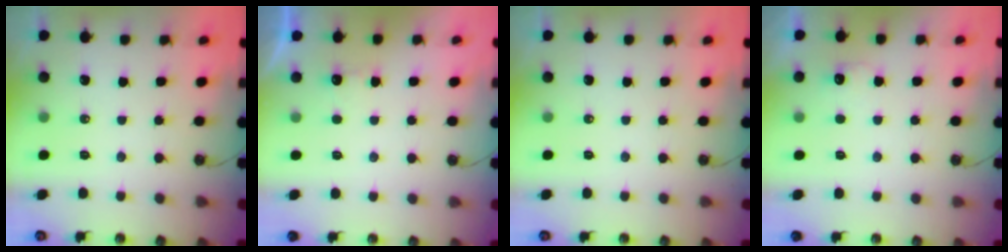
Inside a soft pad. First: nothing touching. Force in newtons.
{"total": 1.9, "press": 1.8, "slide": 0.8}
{"total": 0.0}
{"total": 6.7, "press": 6.6, "slide": 1.3}